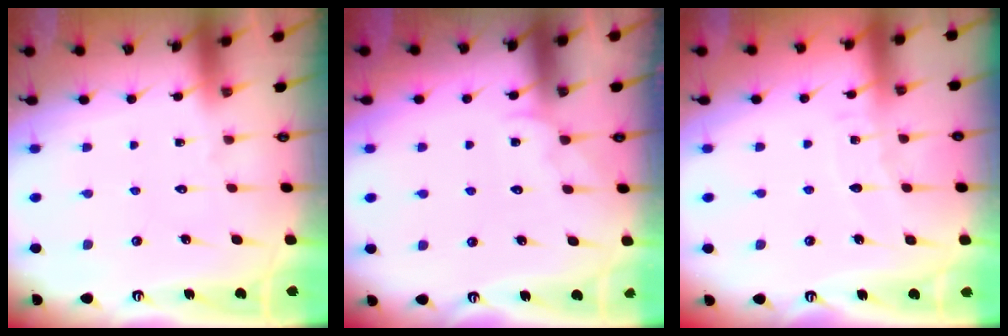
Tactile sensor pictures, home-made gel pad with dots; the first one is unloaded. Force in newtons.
{"total": 2.5, "press": 2.5, "slide": 0.4}
{"total": 4.3, "press": 4.3, "slide": 0.3}